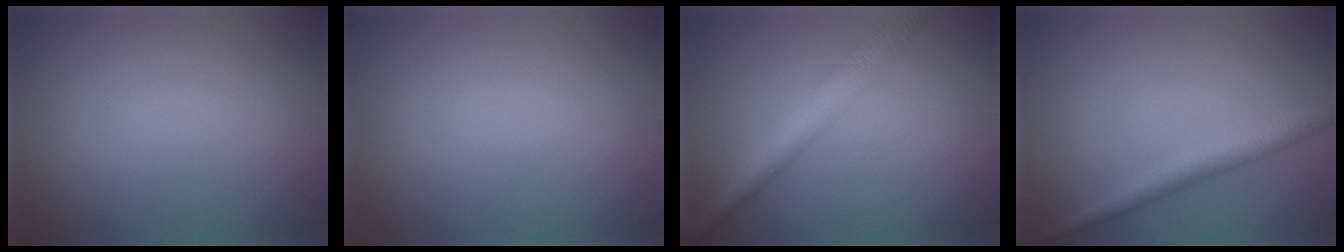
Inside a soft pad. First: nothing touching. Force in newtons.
{"total": 0.0}
{"total": 4.8, "press": 4.8, "slide": 0.1}
{"total": 3.0, "press": 3.0, "slide": 0.1}